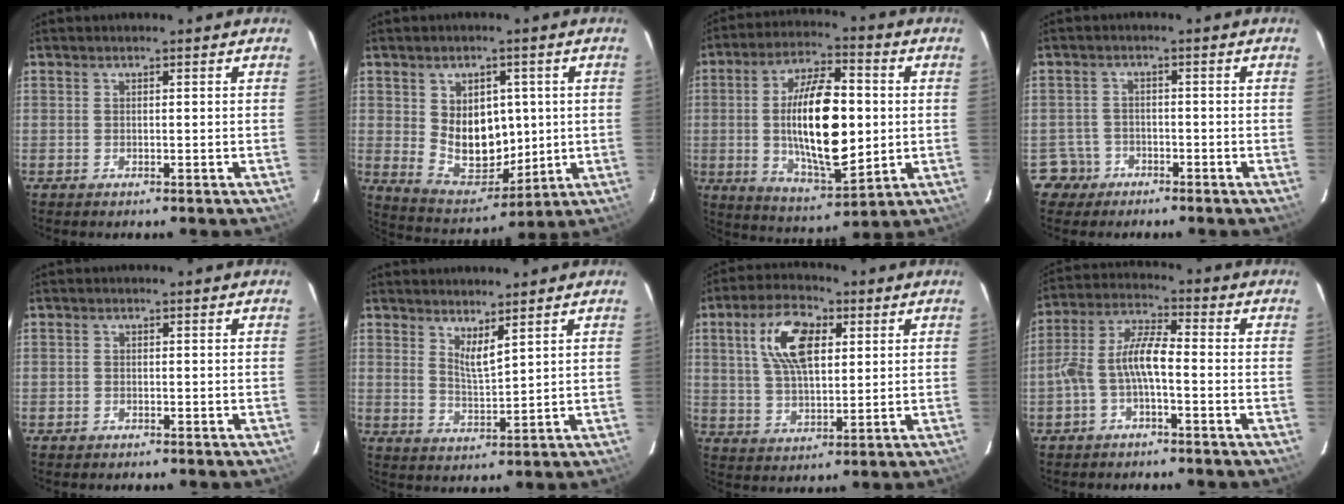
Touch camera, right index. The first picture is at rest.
{"total": 11.6, "force": [1.3, 8.6, 7.7], "torque": [-0.133, -0.012, 0.048]}
{"total": 18.7, "force": [0.0, 7.3, 17.3], "torque": [-0.311, -0.003, 0.008]}
{"total": 4.1, "force": [-2.3, 3.4, -0.5], "torque": [0.004, 0.023, -0.041]}
{"total": 0.8, "force": [-0.6, 0.6, 0.0], "torque": [-0.002, 0.002, -0.011]}
{"total": 4.3, "force": [3.3, 0.5, 2.6], "torque": [-0.047, -0.013, 0.056]}
{"total": 11.5, "force": [3.8, 5.6, 9.3], "torque": [-0.179, 0.019, 0.071]}
{"total": 7.2, "force": [-2.3, 2.1, 6.5], "torque": [-0.144, 0.019, -0.043]}